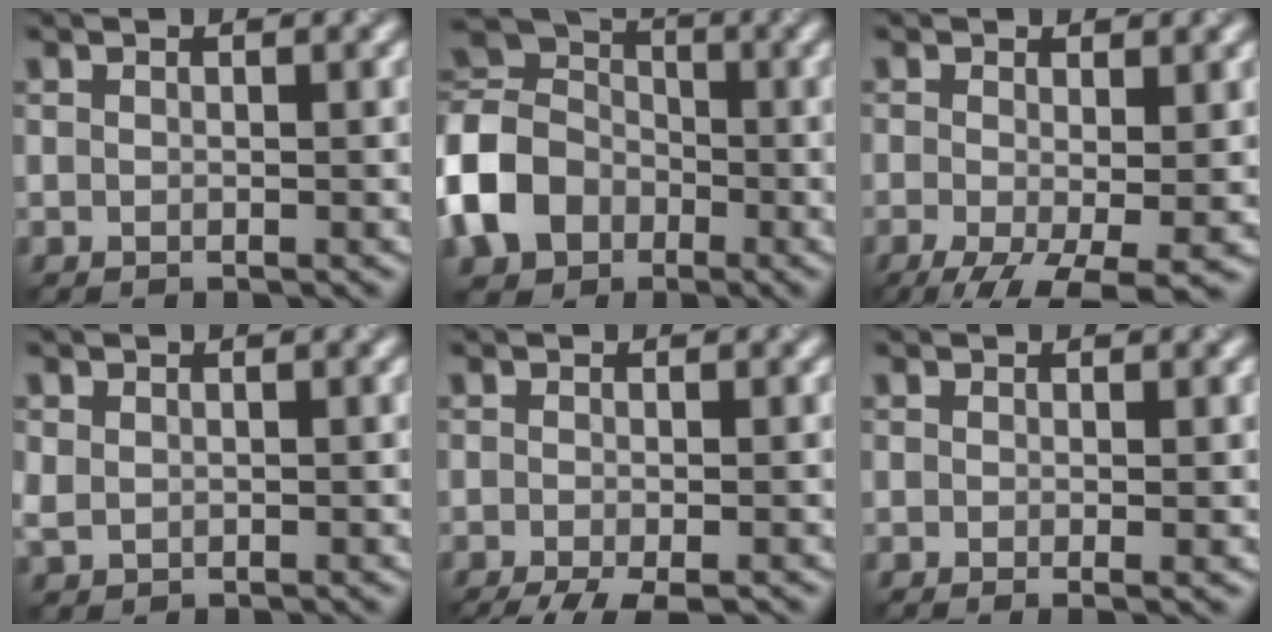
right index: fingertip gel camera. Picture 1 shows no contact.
{"total": 9.2, "force": [-2.9, 7.3, 4.8], "torque": [-0.127, 0.004, -0.079]}
{"total": 7.2, "force": [-2.8, 2.5, 6.2], "torque": [-0.119, -0.017, -0.041]}
{"total": 1.2, "force": [0.3, 1.1, 0.5], "torque": [-0.012, -0.002, 0.009]}
{"total": 4.5, "force": [-3.2, 0.8, 3.0], "torque": [-0.044, -0.008, -0.057]}
{"total": 0.9, "force": [0.0, -0.1, 0.9], "torque": [-0.012, -0.005, -0.003]}